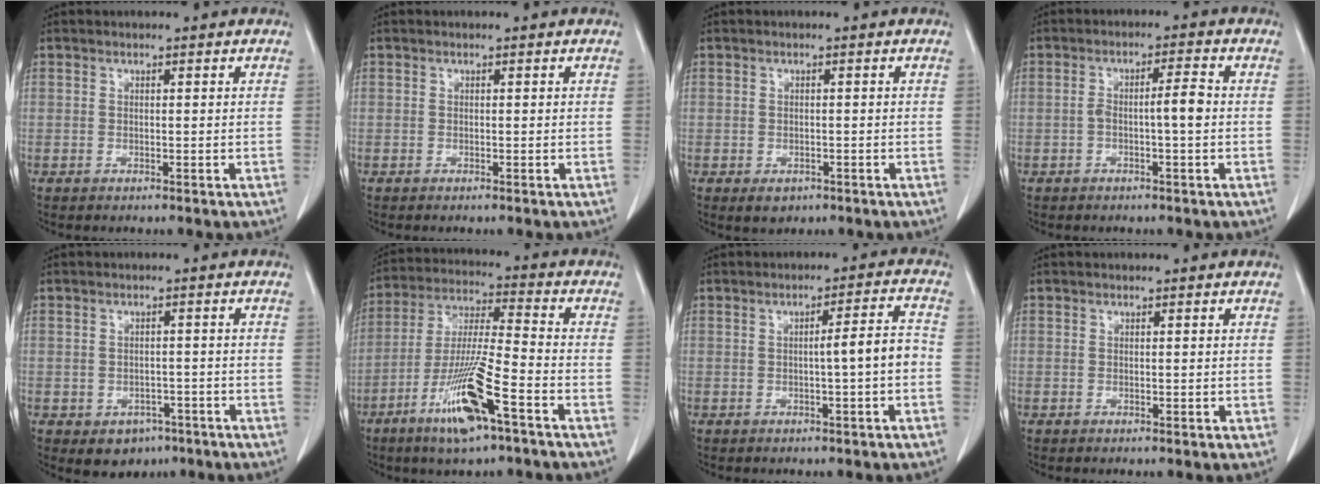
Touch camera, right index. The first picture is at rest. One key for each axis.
{"total": 0.0}
{"total": 2.1, "fx": -1.1, "fy": 1.5, "fz": 1.0, "tx": -0.011, "ty": 0.000, "tz": -0.007}
{"total": 4.1, "fx": -0.7, "fy": 0.3, "fz": 4.0, "tx": -0.070, "ty": 0.014, "tz": -0.009}
{"total": 4.4, "fx": -2.4, "fy": 3.3, "fz": 1.7, "tx": -0.017, "ty": 0.004, "tz": -0.024}
{"total": 13.7, "fx": -7.0, "fy": 1.0, "fz": 11.7, "tx": -0.235, "ty": -0.018, "tz": -0.130}
{"total": 4.9, "fx": -0.9, "fy": -0.1, "fz": 4.8, "tx": -0.066, "ty": 0.012, "tz": -0.014}
{"total": 0.0}